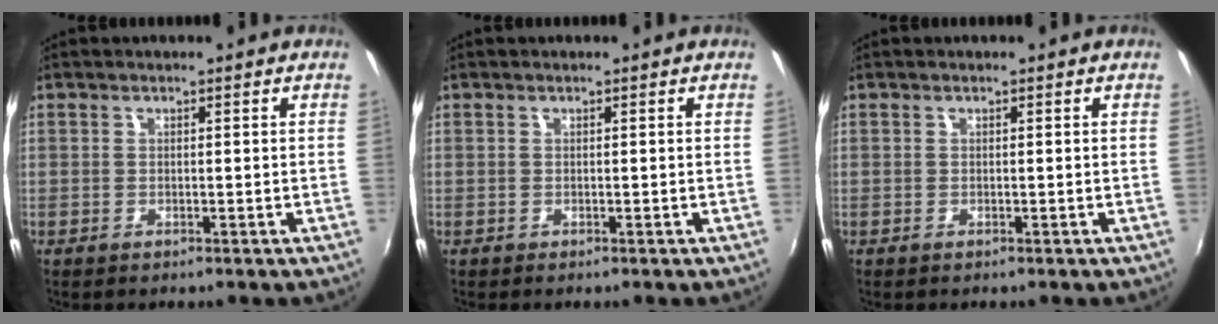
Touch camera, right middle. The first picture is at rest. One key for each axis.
{"total": 0.0}
{"total": 0.0}